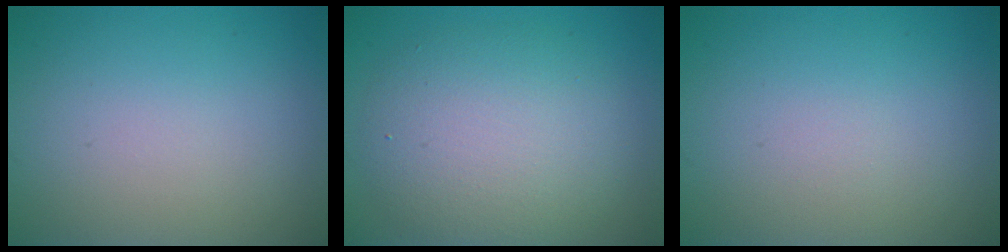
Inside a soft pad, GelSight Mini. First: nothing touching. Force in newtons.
{"total": 6.4, "press": 6.4, "slide": 0.3}
{"total": 0.0}